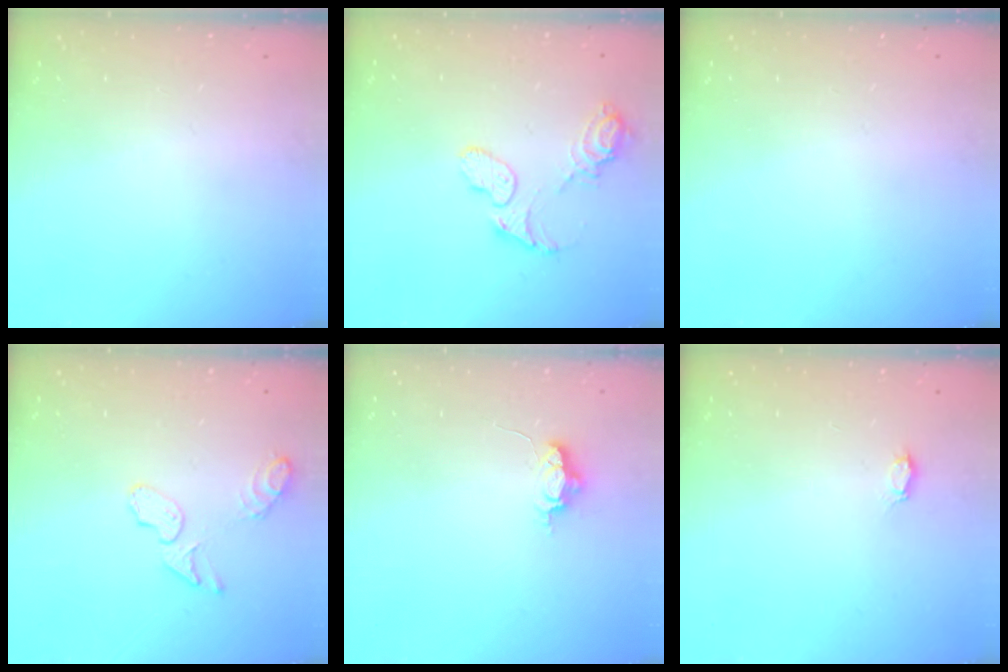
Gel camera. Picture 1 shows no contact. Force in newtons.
{"total": 9.1, "press": 9.1, "slide": 0.6}
{"total": 0.0}
{"total": 7.5, "press": 7.5, "slide": 1.0}
{"total": 5.3, "press": 5.3, "slide": 0.4}
{"total": 2.1, "press": 2.1, "slide": 0.3}